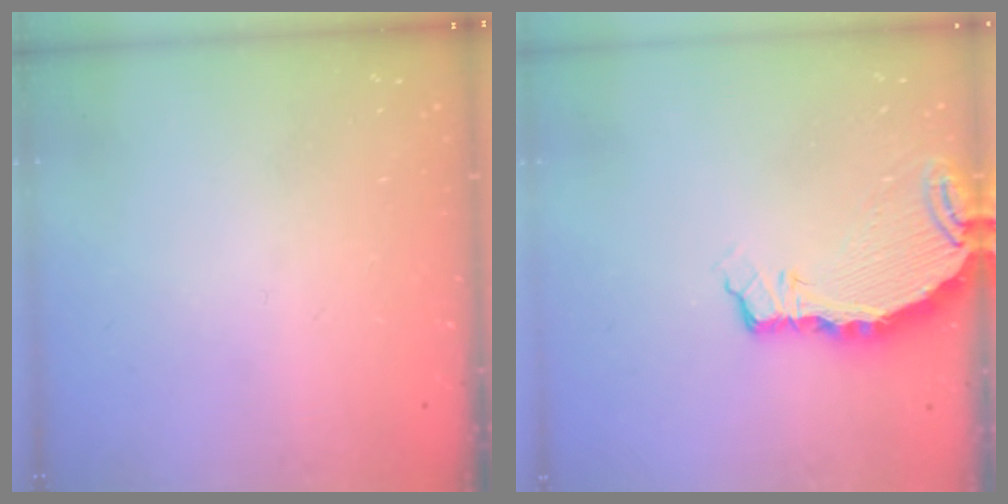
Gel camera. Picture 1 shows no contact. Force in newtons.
{"total": 5.6, "press": 5.6, "slide": 0.6}